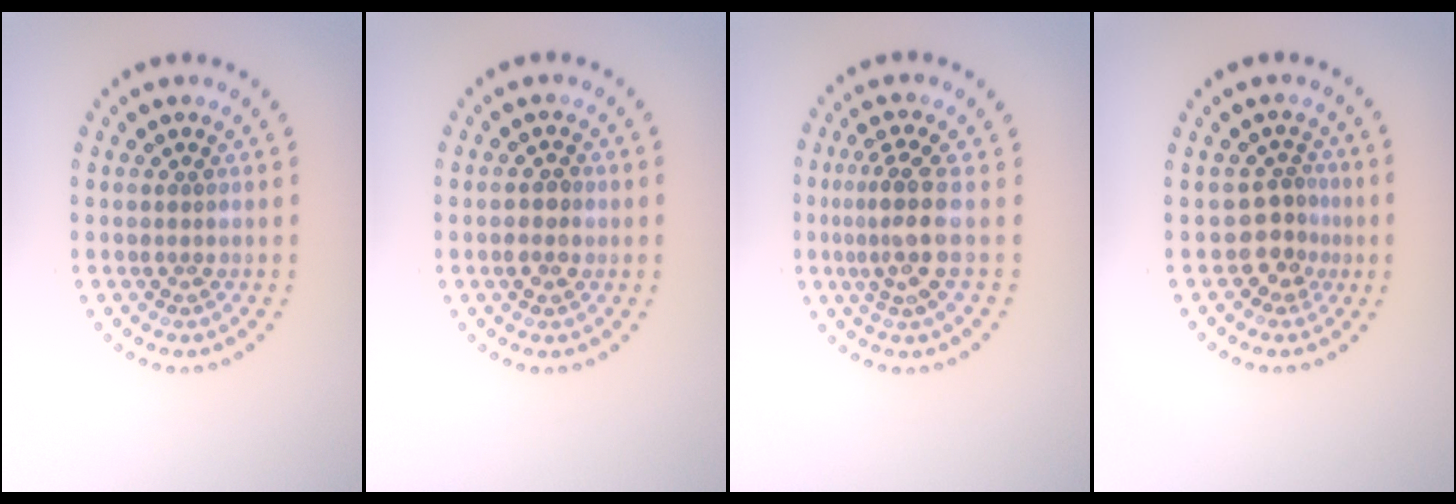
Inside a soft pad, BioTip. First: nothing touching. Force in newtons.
{"total": 1.8, "press": 1.8, "slide": 0.1}
{"total": 3.3, "press": 2.5, "slide": 2.1}
{"total": 2.6, "press": 1.9, "slide": 1.8}